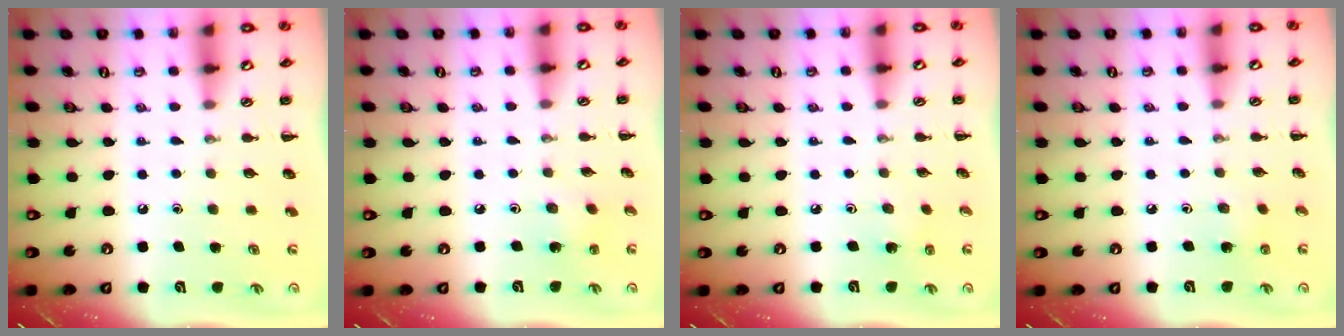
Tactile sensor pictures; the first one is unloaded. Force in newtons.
{"total": 1.5, "press": 1.4, "slide": 0.6}
{"total": 1.9, "press": 1.8, "slide": 0.7}
{"total": 1.6, "press": 1.4, "slide": 0.6}